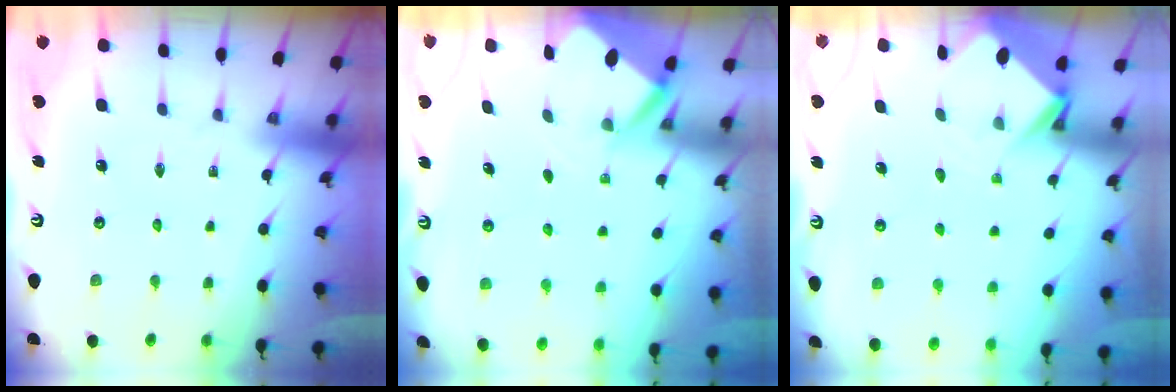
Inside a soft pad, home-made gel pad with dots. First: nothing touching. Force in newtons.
{"total": 3.0, "press": 3.0, "slide": 0.2}
{"total": 3.9, "press": 3.9, "slide": 0.2}